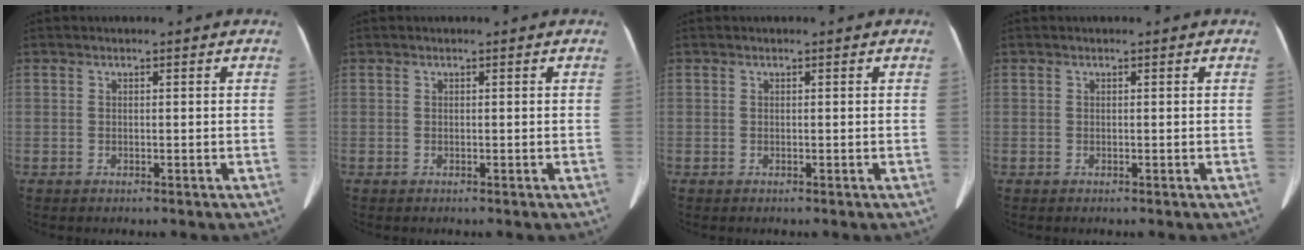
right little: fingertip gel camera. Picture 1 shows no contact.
{"total": 0.0}
{"total": 0.0}
{"total": 0.0}